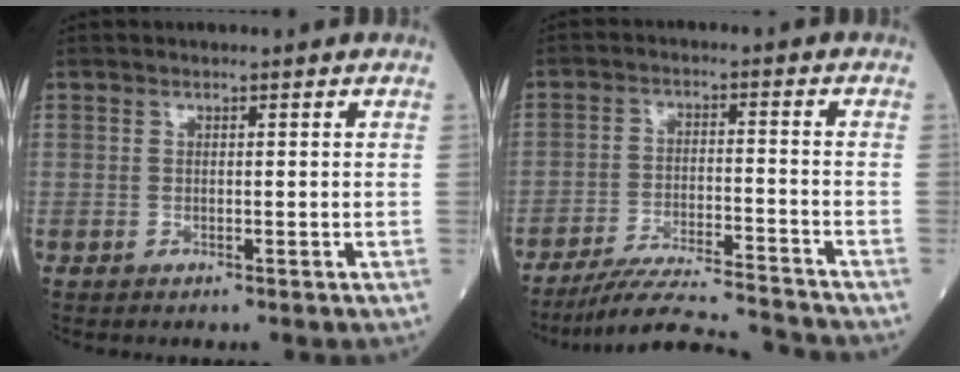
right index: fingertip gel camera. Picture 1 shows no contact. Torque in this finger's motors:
{"motor_torque": [-0.72, -0.66, 0.06, -0.01]}